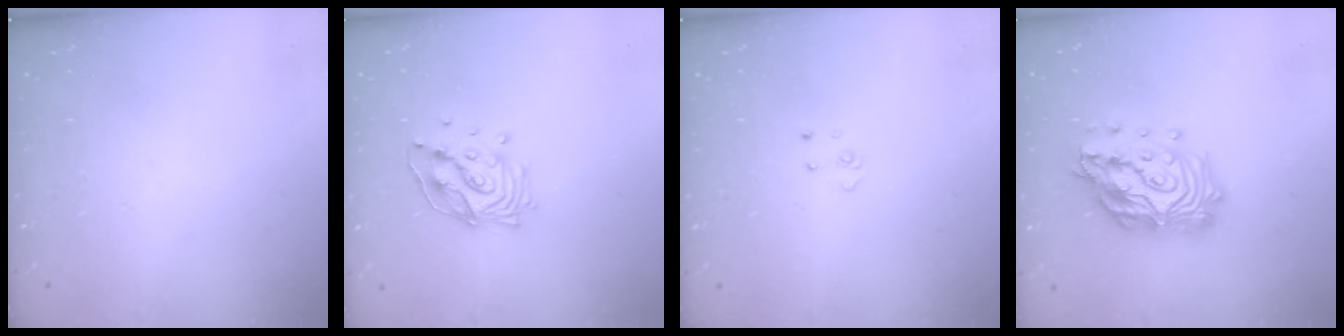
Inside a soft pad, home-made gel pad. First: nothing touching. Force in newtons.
{"total": 13.4, "press": 13.4, "slide": 1.6}
{"total": 2.8, "press": 2.8, "slide": 0.3}
{"total": 21.5, "press": 21.3, "slide": 2.7}